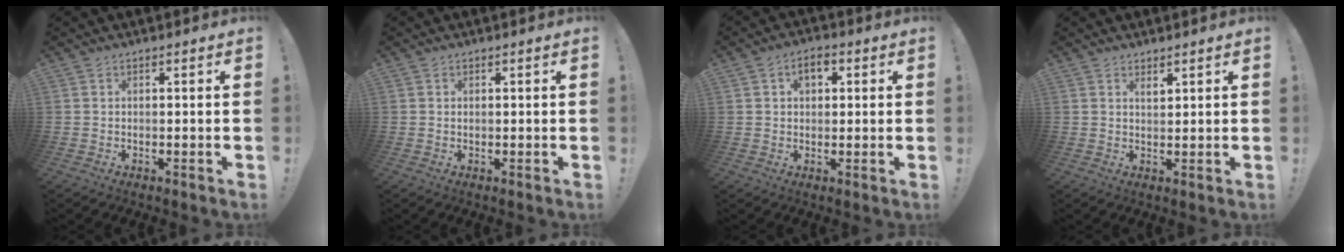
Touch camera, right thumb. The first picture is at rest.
{"total": 0.0}
{"total": 5.1, "force": [1.5, 3.6, 3.4], "torque": [-0.040, 0.003, 0.023]}
{"total": 1.9, "force": [1.6, 0.3, 0.9], "torque": [-0.010, -0.010, 0.027]}